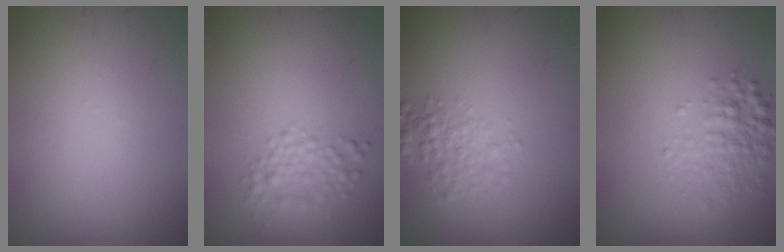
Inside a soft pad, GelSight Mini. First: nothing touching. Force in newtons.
{"total": 2.5, "press": 2.5, "slide": 0.0}
{"total": 2.0, "press": 2.0, "slide": 0.1}
{"total": 2.7, "press": 2.7, "slide": 0.1}